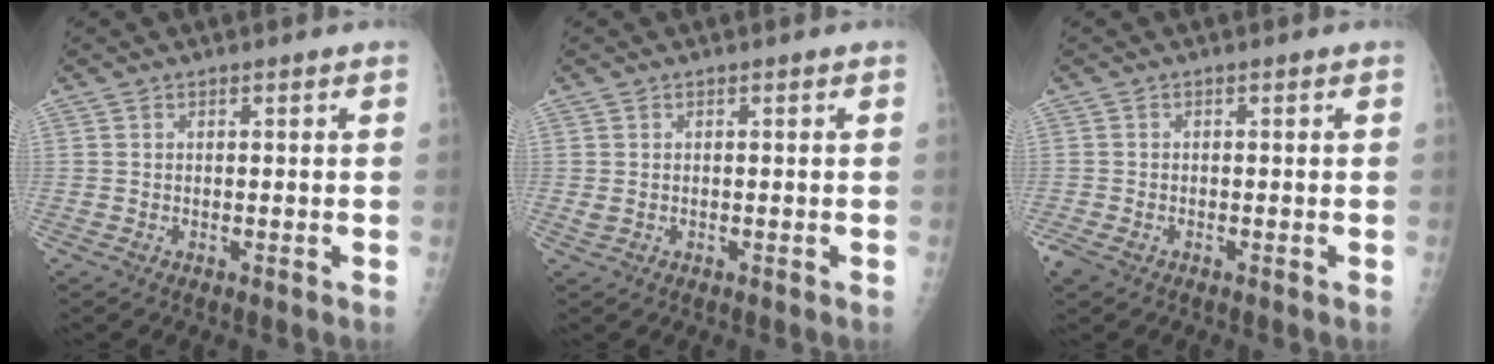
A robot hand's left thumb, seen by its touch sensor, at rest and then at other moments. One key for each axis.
{"total": 0.9, "fx": -0.1, "fy": 0.6, "fz": 0.6, "tx": -0.023, "ty": 0.003, "tz": 0.002}
{"total": 2.6, "fx": -1.5, "fy": 1.5, "fz": 1.5, "tx": -0.041, "ty": -0.004, "tz": -0.027}